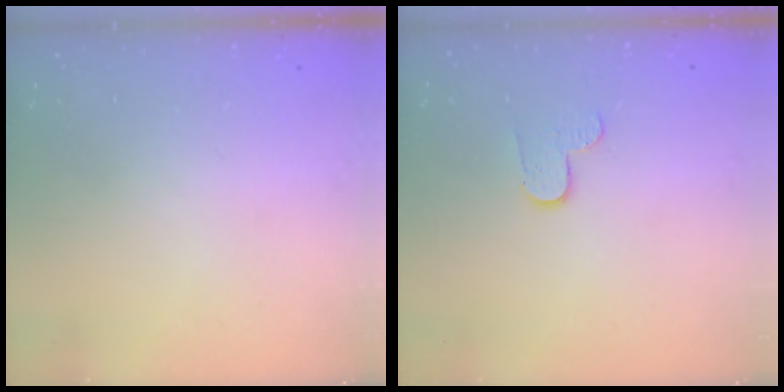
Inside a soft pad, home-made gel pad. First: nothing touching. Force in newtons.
{"total": 5.5, "press": 5.5, "slide": 0.5}